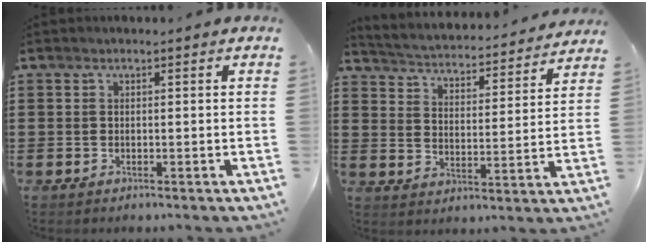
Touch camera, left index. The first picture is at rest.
{"total": 3.0, "force": [3.0, -0.2, 0.0], "torque": [-0.023, -0.035, 0.042]}